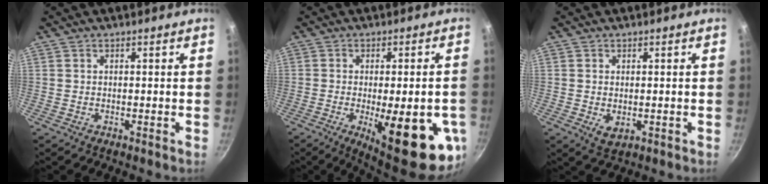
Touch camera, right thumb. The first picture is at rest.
{"total": 20.1, "force": [-6.0, 6.2, 18.1], "torque": [-0.205, -0.007, -0.068]}
{"total": 3.0, "force": [-0.3, 1.9, 2.3], "torque": [-0.037, -0.009, -0.001]}